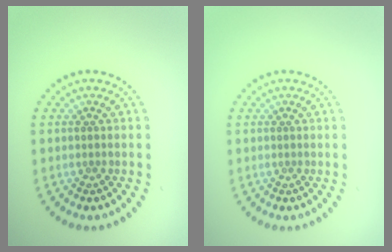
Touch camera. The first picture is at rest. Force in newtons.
{"total": 0.0}